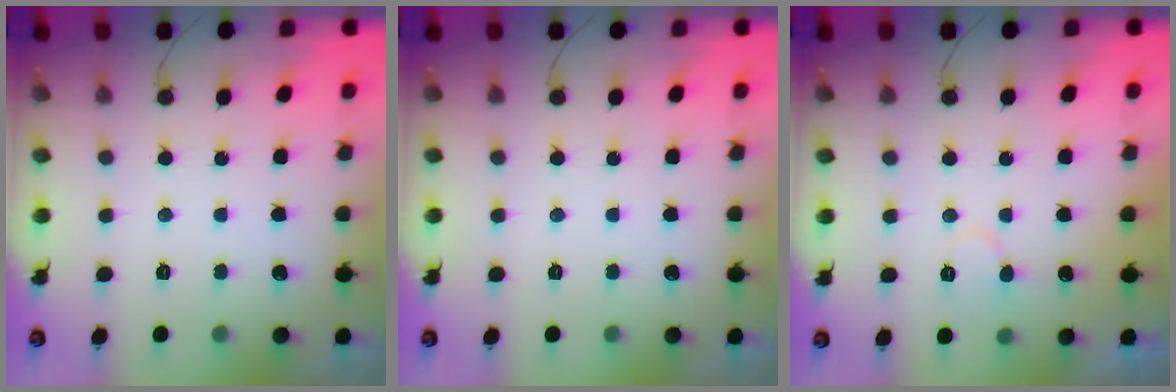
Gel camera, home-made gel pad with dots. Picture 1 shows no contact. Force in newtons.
{"total": 0.0}
{"total": 6.3, "press": 6.3, "slide": 0.5}